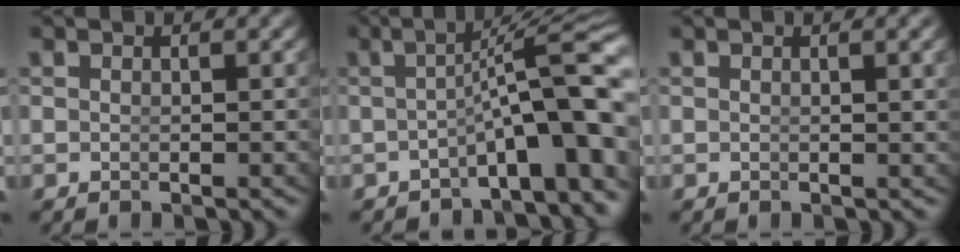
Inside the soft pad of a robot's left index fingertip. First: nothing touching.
{"total": 6.1, "force": [-2.5, 0.6, 5.6], "torque": [-0.079, -0.004, -0.026]}
{"total": 1.0, "force": [0.4, -0.2, 0.9], "torque": [-0.007, -0.001, 0.008]}